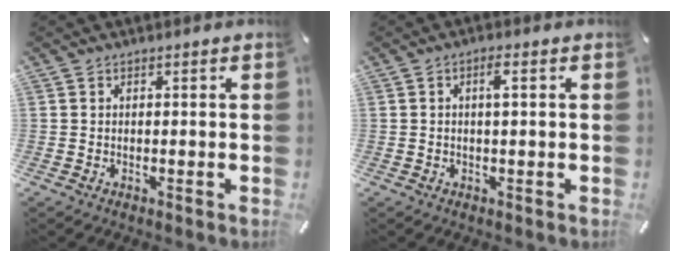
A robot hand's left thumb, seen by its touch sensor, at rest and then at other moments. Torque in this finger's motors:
{"motor_torque": [0.07, -0.19, 0.12, 0.13, 0.02]}